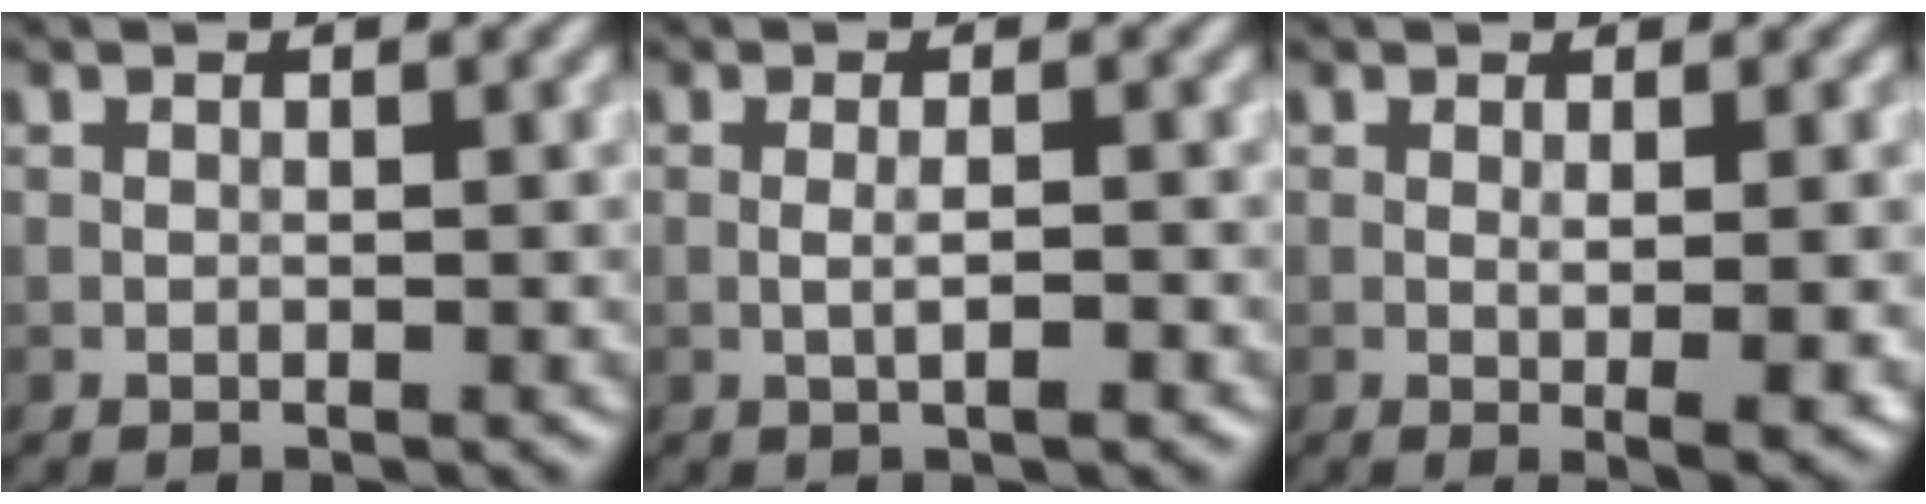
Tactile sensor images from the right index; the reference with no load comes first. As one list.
[{"total": 1.6, "force": [-0.4, 0.2, 1.6], "torque": [-0.030, 0.000, -0.010]}, {"total": 3.1, "force": [-0.2, 0.5, 3.1], "torque": [-0.045, -0.005, 0.001]}]